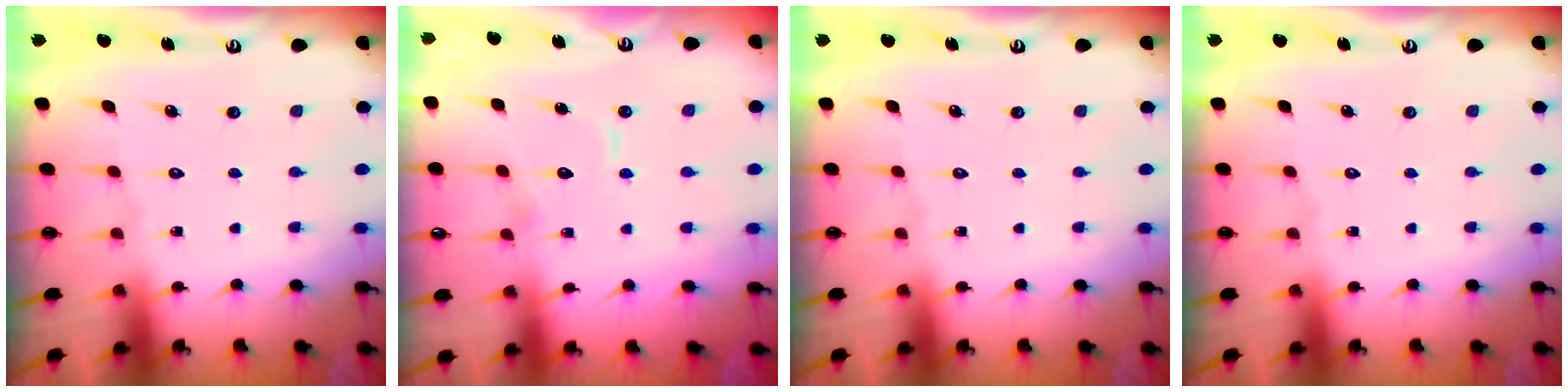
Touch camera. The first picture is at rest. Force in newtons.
{"total": 6.5, "press": 6.4, "slide": 0.6}
{"total": 0.0}
{"total": 0.0}